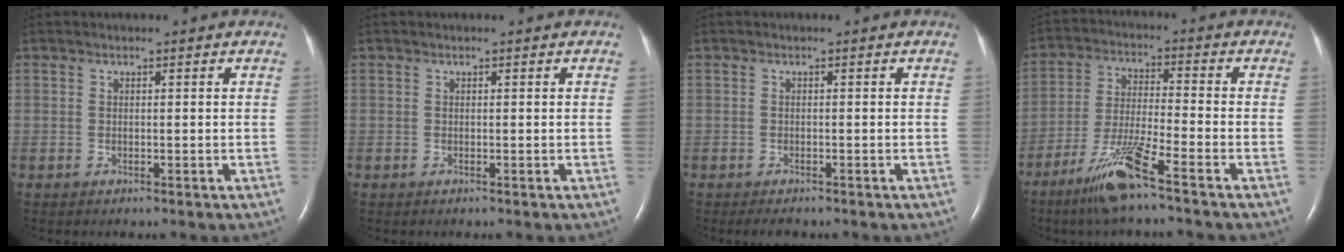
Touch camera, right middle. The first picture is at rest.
{"total": 0.0}
{"total": 1.6, "force": [-1.3, 0.5, 0.8], "torque": [-0.015, -0.004, -0.015]}
{"total": 9.4, "force": [-6.3, -0.3, 6.9], "torque": [-0.142, -0.027, -0.126]}